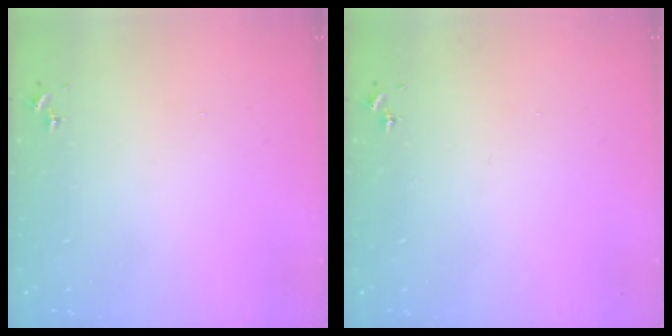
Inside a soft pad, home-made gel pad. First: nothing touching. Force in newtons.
{"total": 0.0}